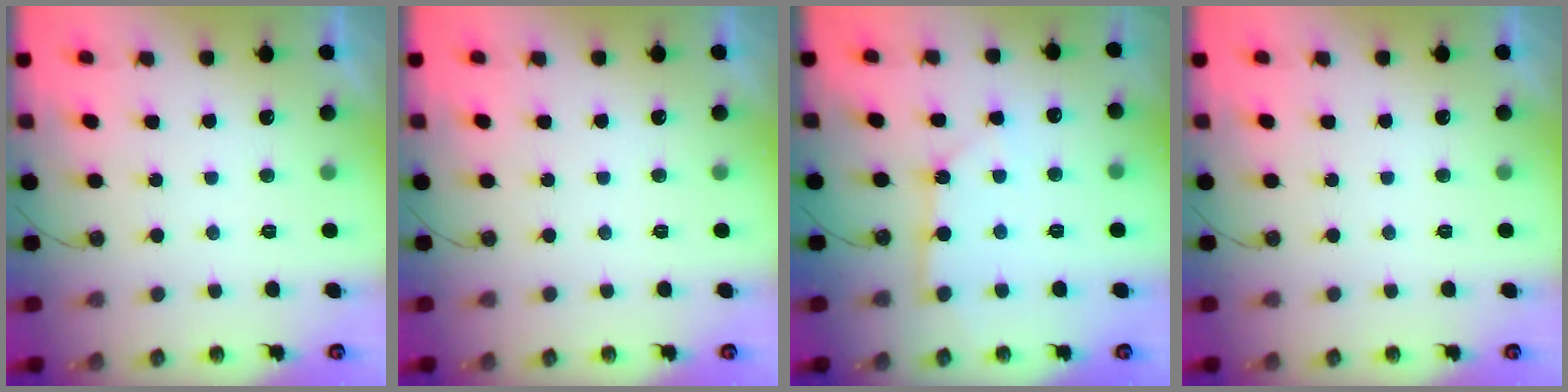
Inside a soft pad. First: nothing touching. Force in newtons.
{"total": 0.0}
{"total": 2.8, "press": 2.8, "slide": 0.1}
{"total": 0.0}